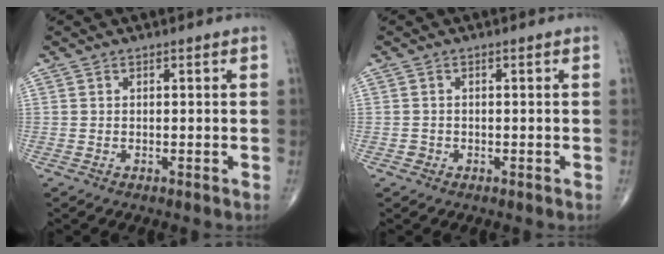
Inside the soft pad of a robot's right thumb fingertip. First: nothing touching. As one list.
[{"total": 0.8, "force": [-0.4, 0.7, 0.1], "torque": [0.005, 0.005, -0.009]}]